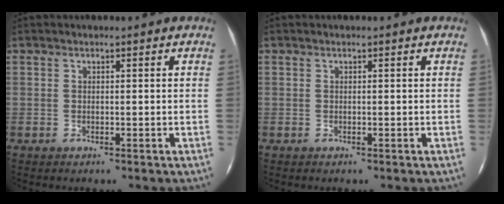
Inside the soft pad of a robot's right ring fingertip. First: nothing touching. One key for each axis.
{"total": 0.0}